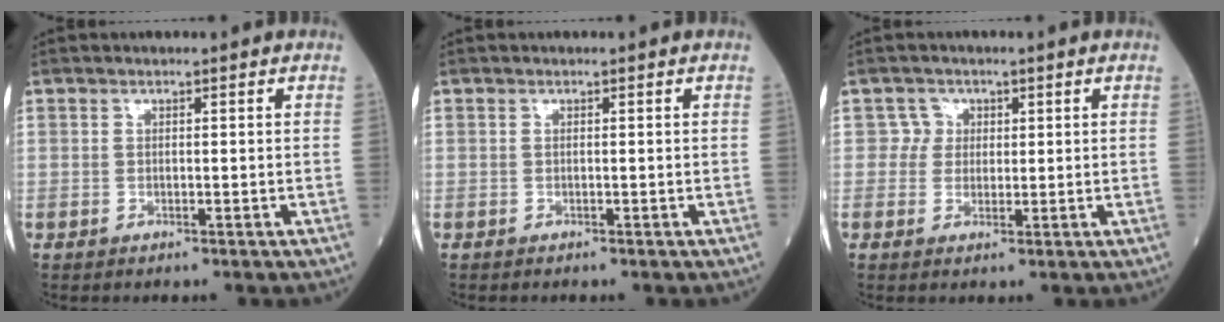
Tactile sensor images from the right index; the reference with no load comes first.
{"total": 0.0}
{"total": 2.3, "force": [0.6, 2.2, -0.1], "torque": [0.012, 0.002, 0.004]}